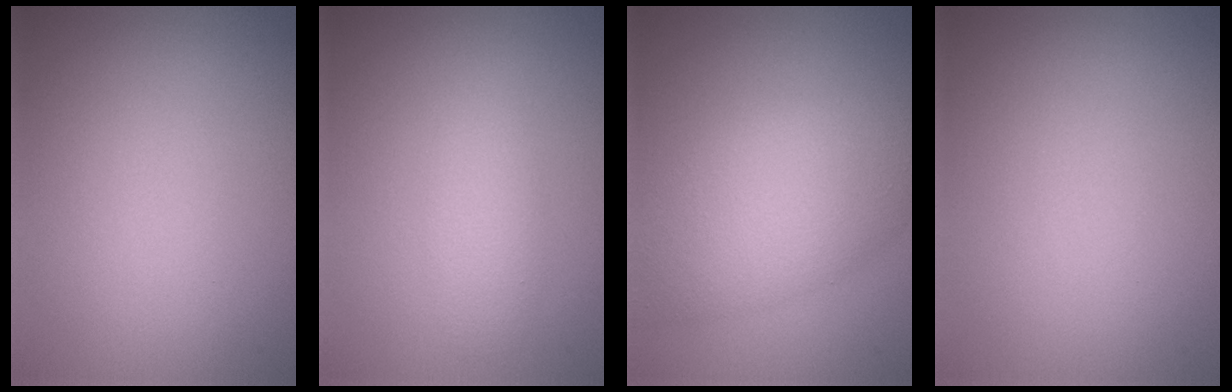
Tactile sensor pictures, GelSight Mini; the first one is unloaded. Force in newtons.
{"total": 2.0, "press": 2.0, "slide": 0.1}
{"total": 6.8, "press": 6.8, "slide": 0.3}
{"total": 0.0}